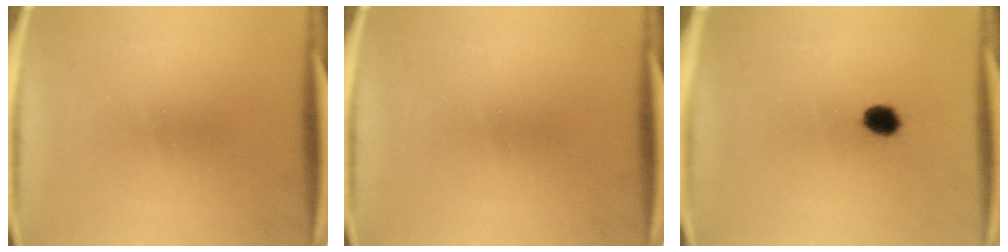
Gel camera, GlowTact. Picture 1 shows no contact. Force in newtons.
{"total": 0.0}
{"total": 4.1}